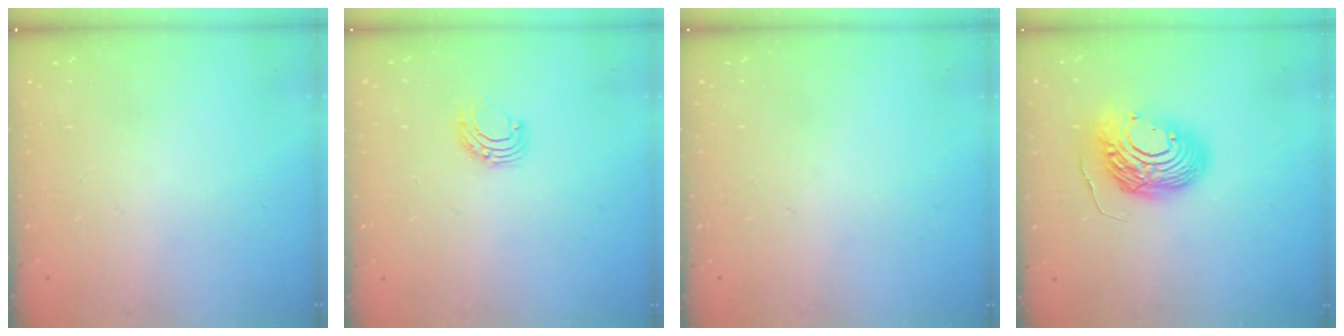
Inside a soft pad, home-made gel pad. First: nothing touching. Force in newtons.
{"total": 5.4, "press": 5.4, "slide": 0.6}
{"total": 0.0}
{"total": 13.0, "press": 13.0, "slide": 1.1}